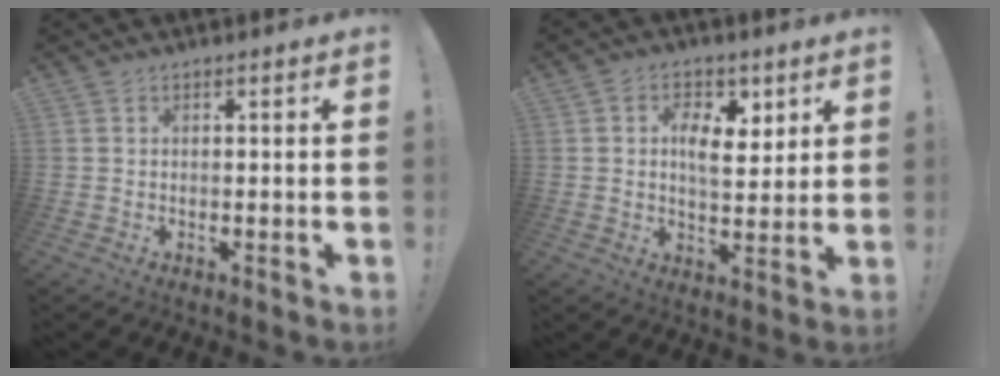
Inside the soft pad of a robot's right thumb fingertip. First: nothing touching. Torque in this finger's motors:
{"motor_torque": [-0.12, 1.44, 0.18, 0.07, 0.03]}